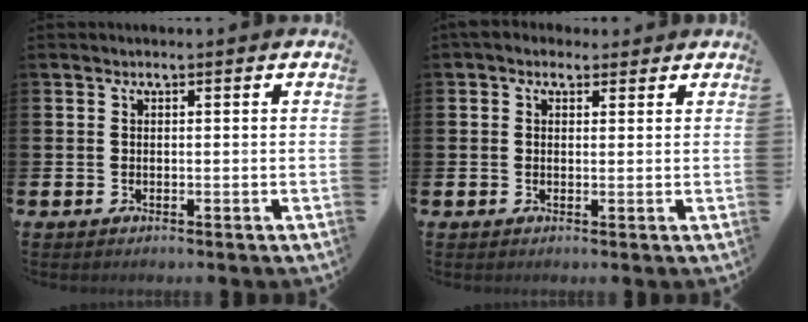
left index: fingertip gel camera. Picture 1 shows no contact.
{"total": 2.0, "force": [1.5, 1.3, 0.3], "torque": [0.002, 0.002, 0.024]}